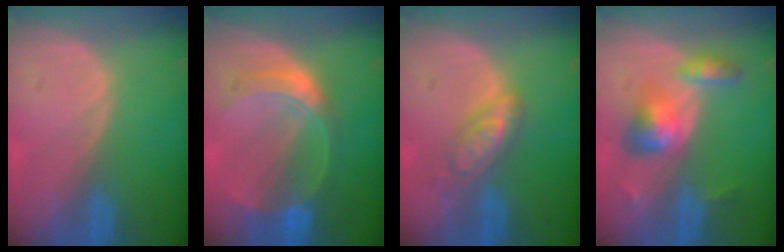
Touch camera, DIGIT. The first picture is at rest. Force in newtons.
{"total": 7.6, "press": 6.7, "slide": 3.5}
{"total": 4.9, "press": 4.9, "slide": 0.1}
{"total": 6.3, "press": 5.8, "slide": 2.5}